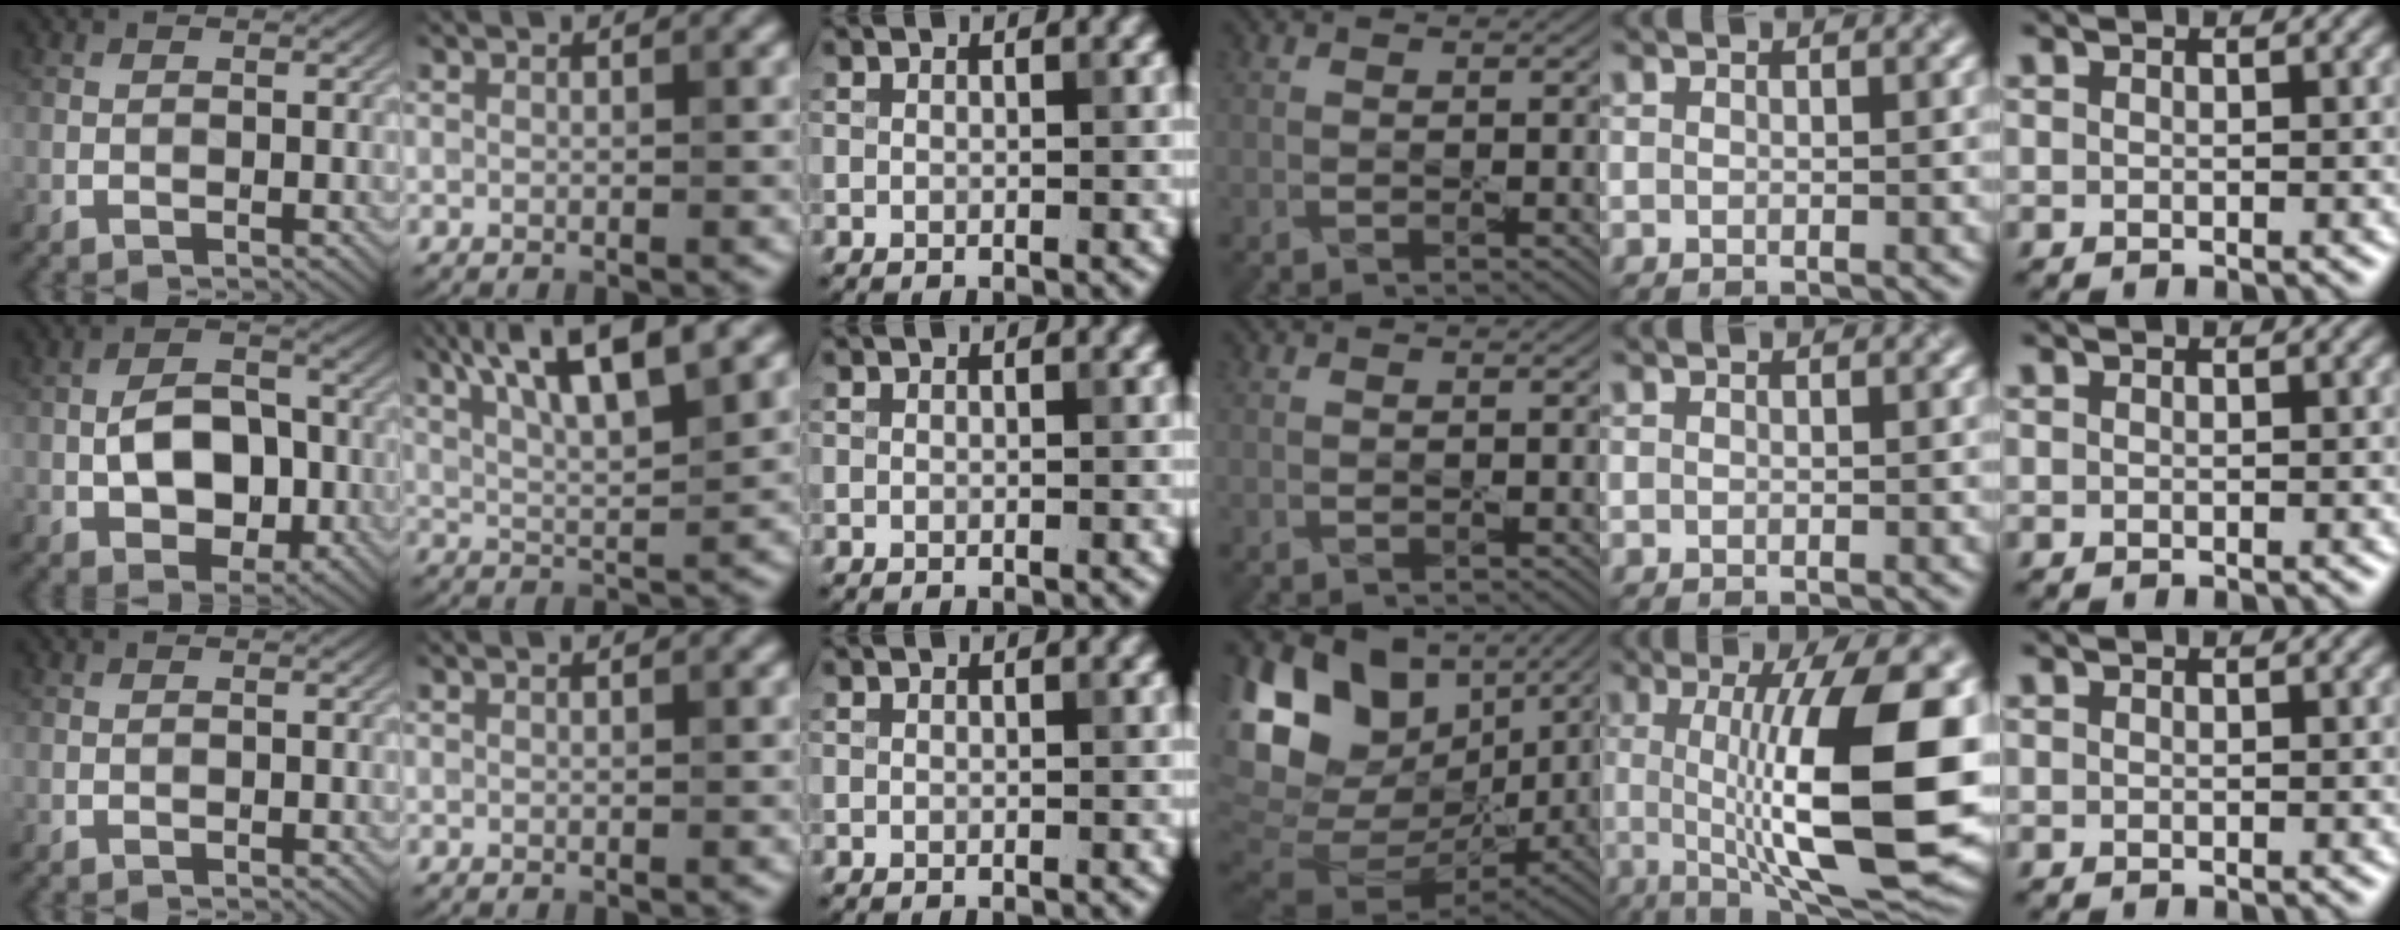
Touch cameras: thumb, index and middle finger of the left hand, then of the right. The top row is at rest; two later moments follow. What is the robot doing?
{"motion": "peel", "object": "postage stamp"}